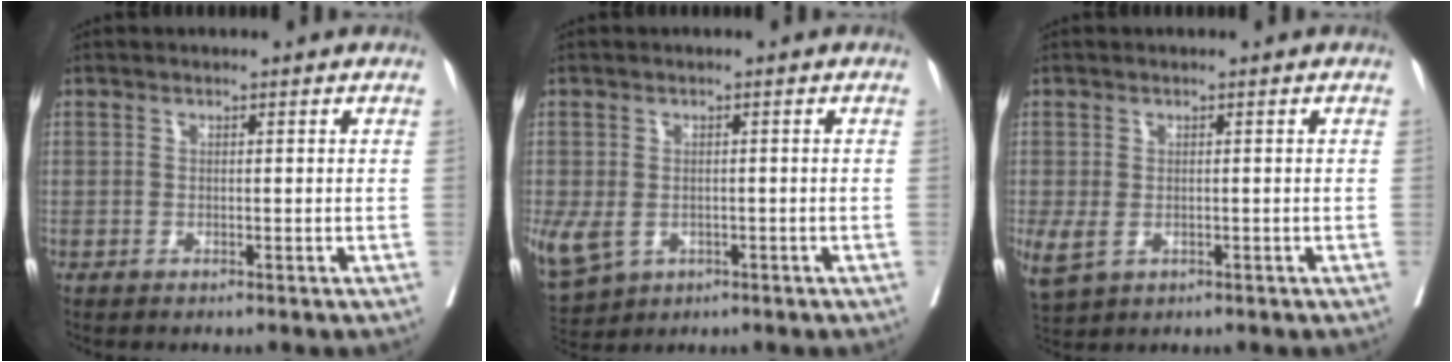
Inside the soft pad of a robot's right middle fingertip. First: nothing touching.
{"total": 12.0, "force": [-4.2, 9.2, 6.4], "torque": [-0.184, -0.006, -0.055]}
{"total": 4.6, "force": [-1.0, 3.0, 3.4], "torque": [-0.083, -0.008, -0.007]}